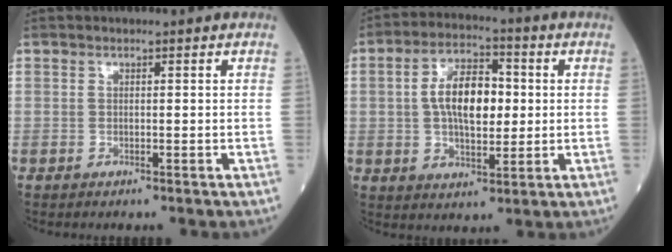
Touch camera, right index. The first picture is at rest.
{"total": 10.1, "force": [0.9, 4.8, 8.9], "torque": [-0.165, 0.017, 0.015]}